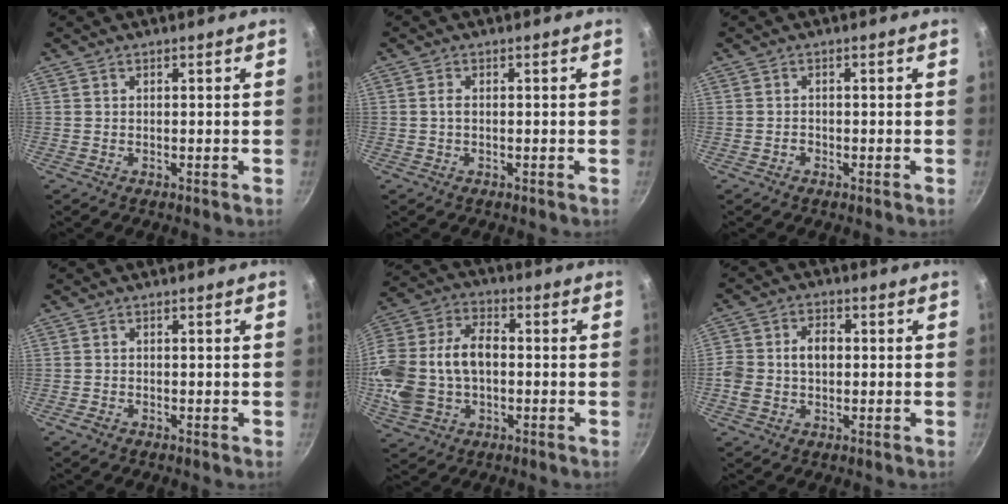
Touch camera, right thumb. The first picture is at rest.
{"total": 1.2, "force": [0.0, 0.7, 1.0], "torque": [-0.019, 0.003, -0.002]}
{"total": 0.9, "force": [-0.6, 0.6, 0.2], "torque": [-0.006, 0.007, -0.011]}
{"total": 1.4, "force": [-0.9, 0.8, 0.7], "torque": [-0.017, 0.006, -0.018]}
{"total": 19.7, "force": [-1.0, 13.5, 14.3], "torque": [-0.301, 0.044, -0.016]}
{"total": 7.6, "force": [-0.3, 5.6, 5.1], "torque": [-0.080, 0.020, -0.015]}